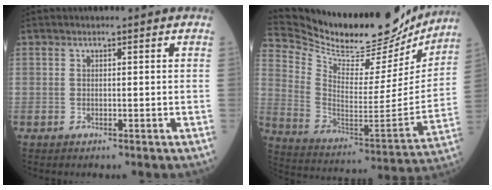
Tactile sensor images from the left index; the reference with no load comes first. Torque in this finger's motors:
{"motor_torque": [0.94, -1.20, 0.10, -0.01]}